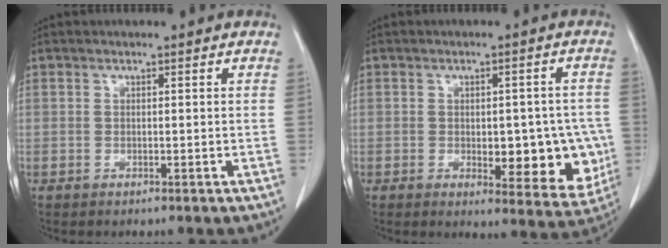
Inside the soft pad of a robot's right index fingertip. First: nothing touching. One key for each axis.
{"total": 11.7, "fx": -1.8, "fy": 5.3, "fz": 10.2, "tx": -0.113, "ty": 0.001, "tz": -0.007}